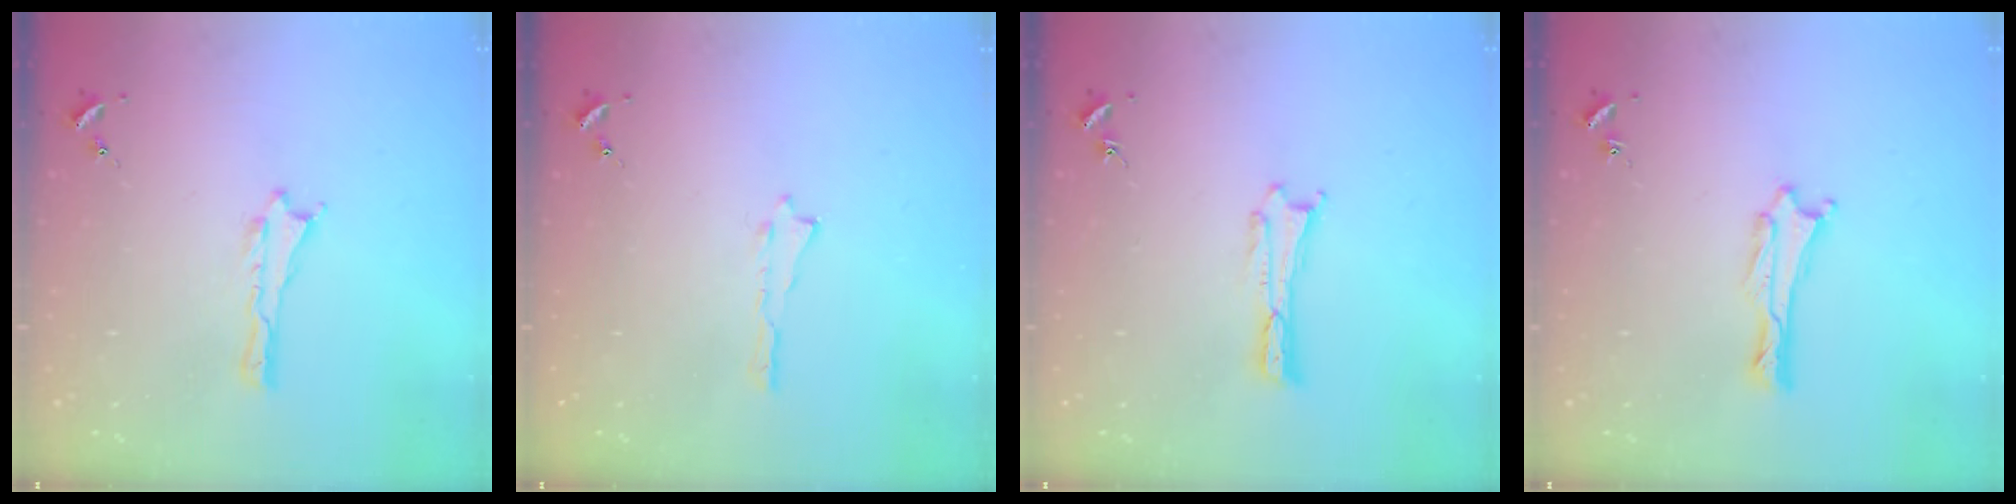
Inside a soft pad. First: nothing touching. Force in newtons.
{"total": 0.0}
{"total": 0.0}
{"total": 0.6, "press": 0.5, "slide": 0.1}